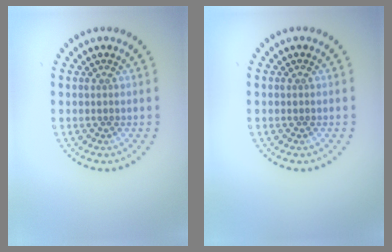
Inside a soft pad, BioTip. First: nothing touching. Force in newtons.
{"total": 0.0}